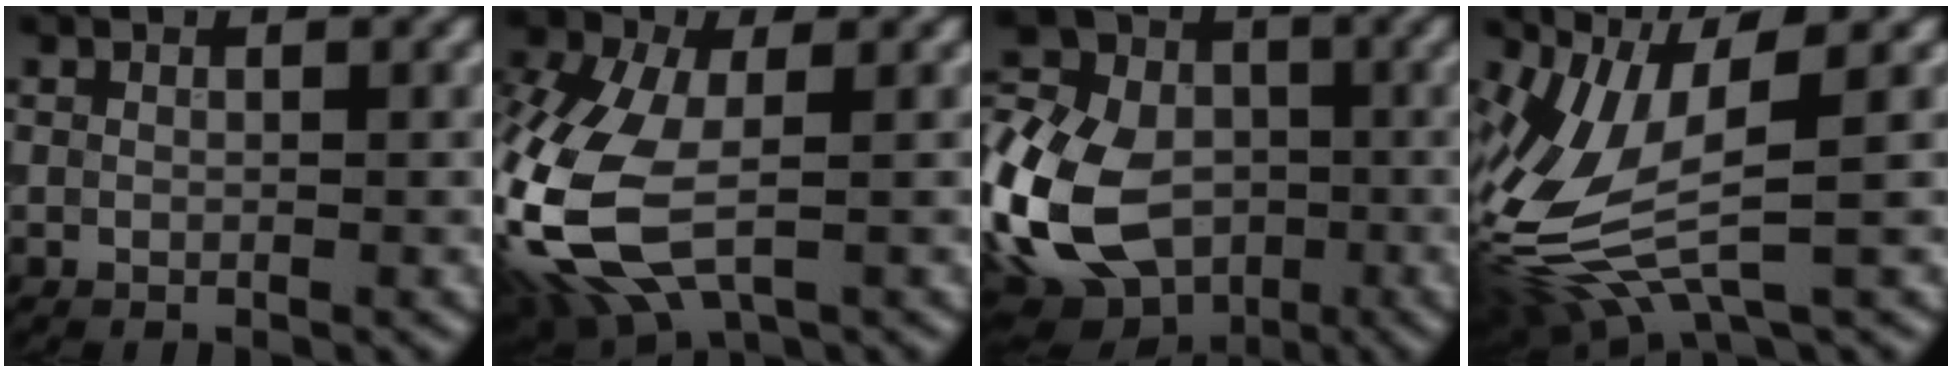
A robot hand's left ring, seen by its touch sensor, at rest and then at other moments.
{"total": 10.9, "force": [-2.8, 6.2, 8.5], "torque": [-0.228, -0.012, -0.058]}
{"total": 15.4, "force": [-4.4, 11.3, 9.4], "torque": [-0.221, 0.003, -0.100]}
{"total": 8.7, "force": [-1.1, 3.1, 8.0], "torque": [-0.198, -0.009, -0.029]}